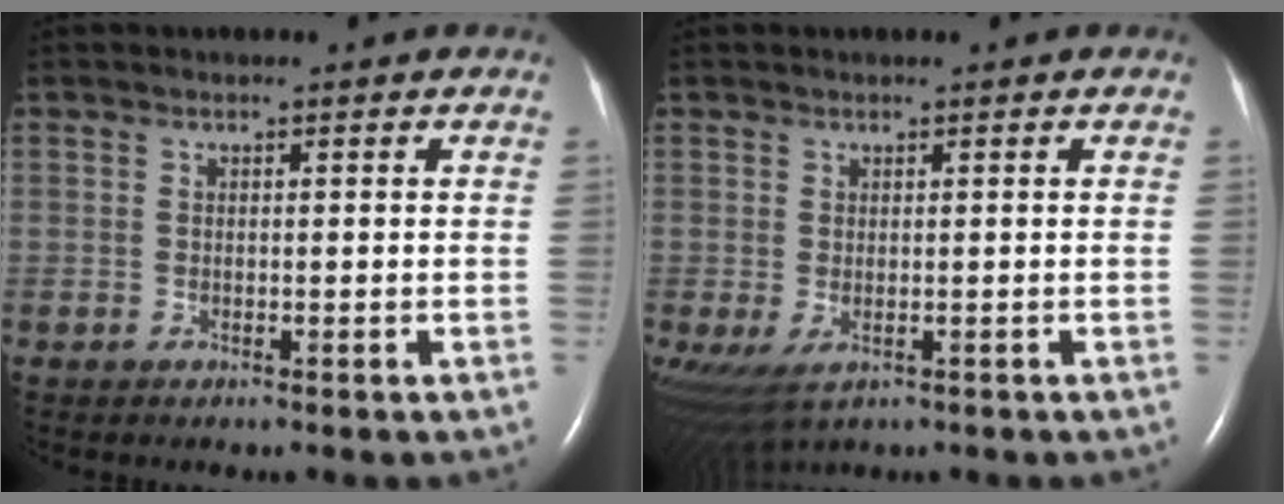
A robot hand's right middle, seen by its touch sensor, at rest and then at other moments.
{"total": 4.7, "force": [-1.7, 2.6, 3.6], "torque": [-0.070, -0.016, -0.015]}